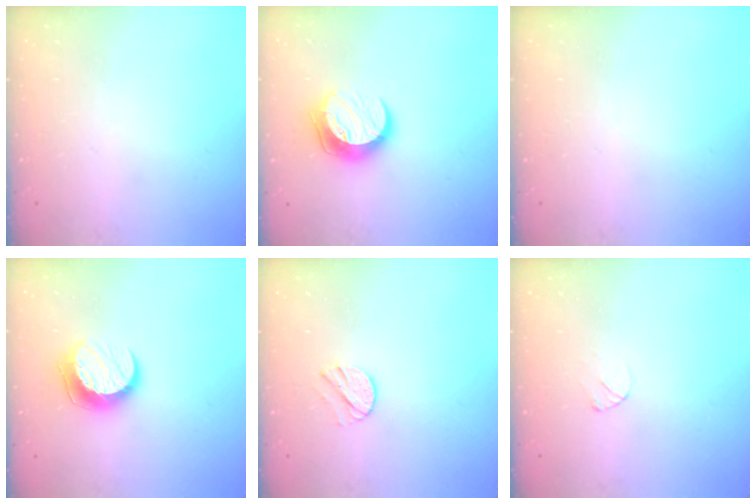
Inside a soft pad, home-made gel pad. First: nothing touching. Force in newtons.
{"total": 10.5, "press": 10.5, "slide": 0.5}
{"total": 0.0}
{"total": 10.4, "press": 10.4, "slide": 0.2}
{"total": 7.5, "press": 7.4, "slide": 0.8}
{"total": 3.6, "press": 3.6, "slide": 0.2}